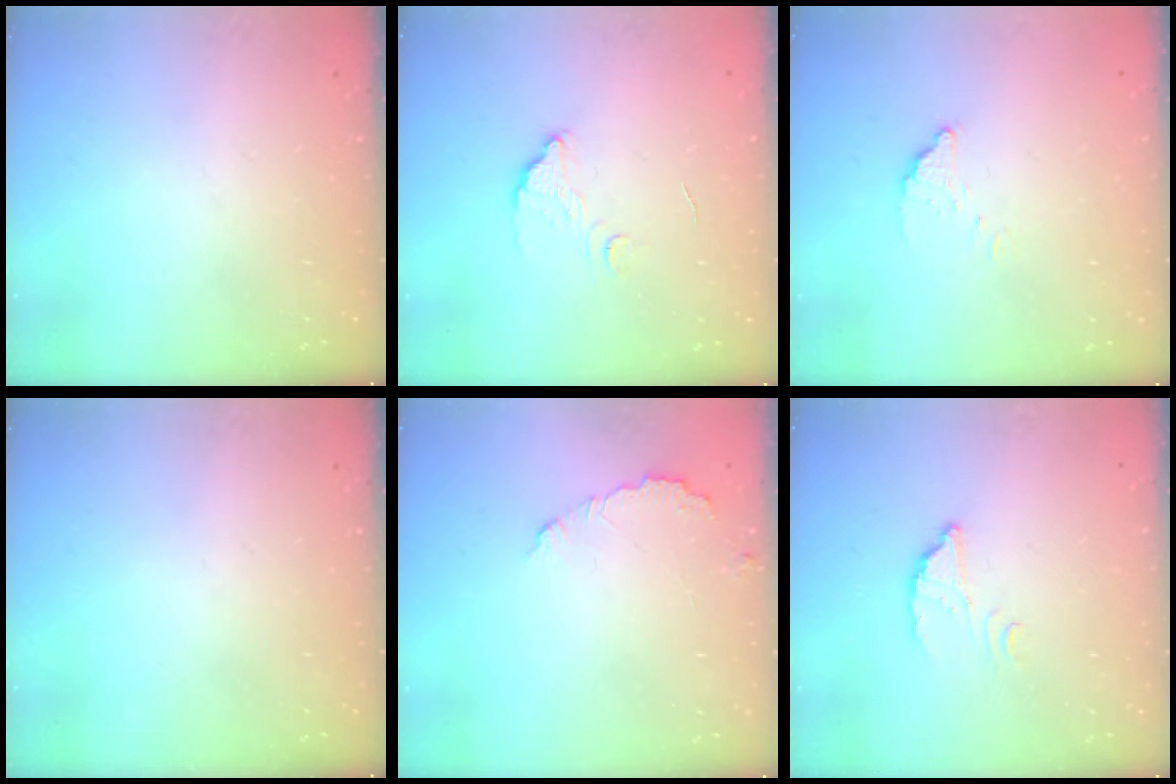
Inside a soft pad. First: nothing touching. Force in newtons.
{"total": 3.6, "press": 3.6, "slide": 0.2}
{"total": 3.9, "press": 3.9, "slide": 0.1}
{"total": 0.0}
{"total": 3.9, "press": 3.9, "slide": 0.3}
{"total": 2.4, "press": 2.4, "slide": 0.3}